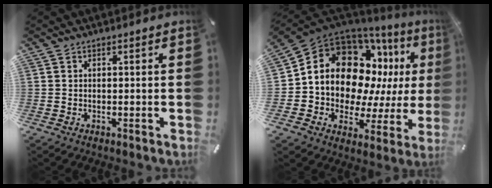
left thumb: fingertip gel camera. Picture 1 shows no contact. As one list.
[{"total": 17.2, "force": [6.5, 13.2, 8.9], "torque": [-0.155, -0.066, 0.125]}]